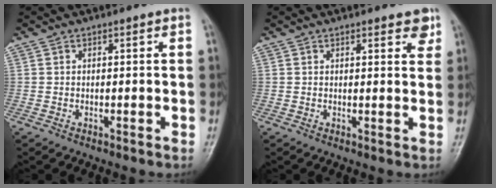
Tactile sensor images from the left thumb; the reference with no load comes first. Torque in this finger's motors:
{"motor_torque": [-0.16, -0.10, -0.07, 0.00, -0.02]}